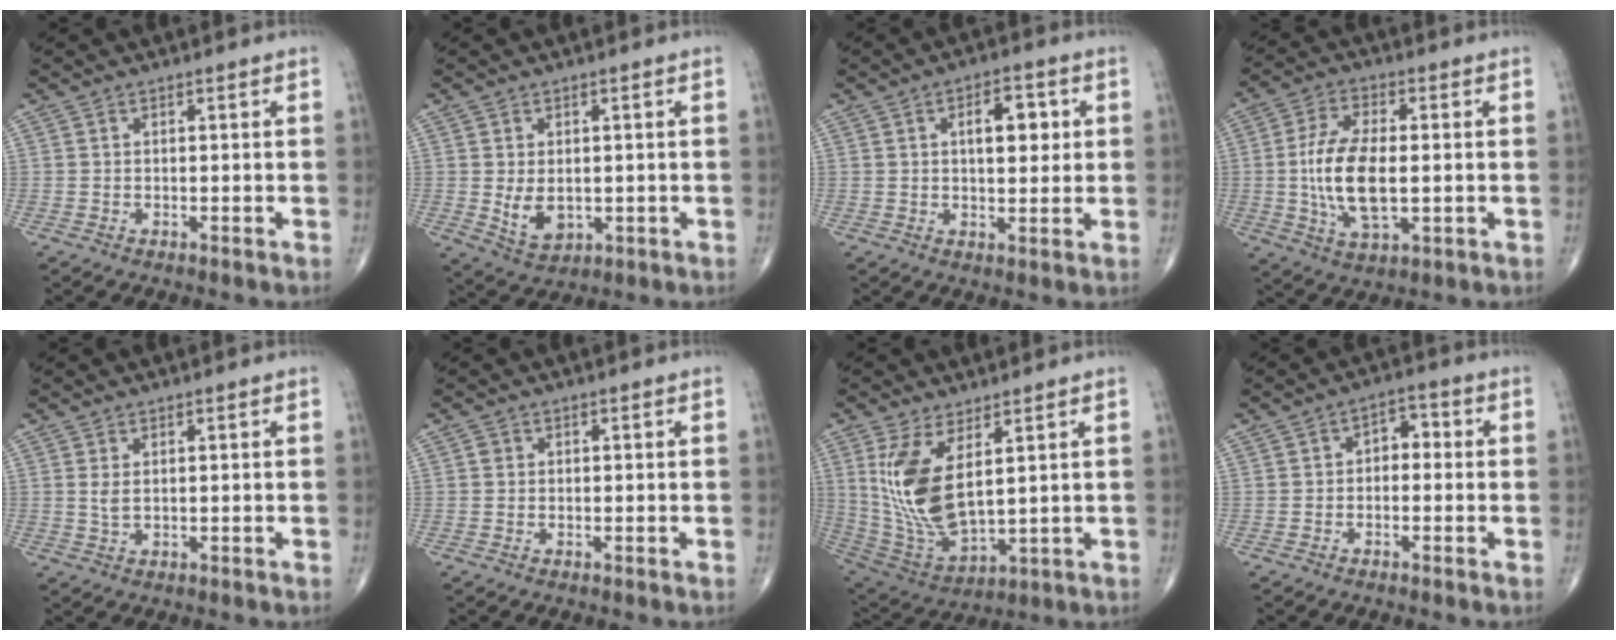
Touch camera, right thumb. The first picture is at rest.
{"total": 5.5, "force": [-0.1, 3.7, 4.1], "torque": [-0.060, -0.014, 0.013]}
{"total": 7.3, "force": [1.8, 3.7, 6.1], "torque": [-0.065, -0.002, 0.025]}
{"total": 13.0, "force": [-0.6, 6.0, 11.5], "torque": [-0.224, -0.002, -0.010]}
{"total": 1.9, "force": [0.5, 0.9, 1.6], "torque": [-0.034, -0.002, 0.016]}
{"total": 0.8, "force": [0.1, 0.7, 0.2], "torque": [0.000, 0.001, 0.000]}
{"total": 14.4, "force": [4.2, 6.4, 12.2], "torque": [-0.245, -0.032, 0.104]}
{"total": 3.8, "force": [-0.2, 2.6, 2.7], "torque": [-0.019, 0.019, -0.017]}